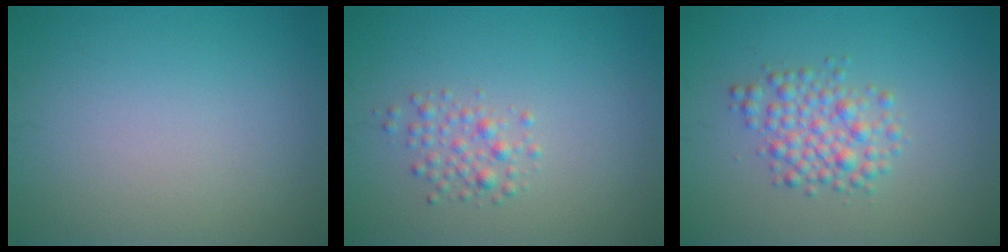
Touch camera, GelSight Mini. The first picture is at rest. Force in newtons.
{"total": 1.8, "press": 1.8, "slide": 0.1}
{"total": 3.3, "press": 3.2, "slide": 0.1}